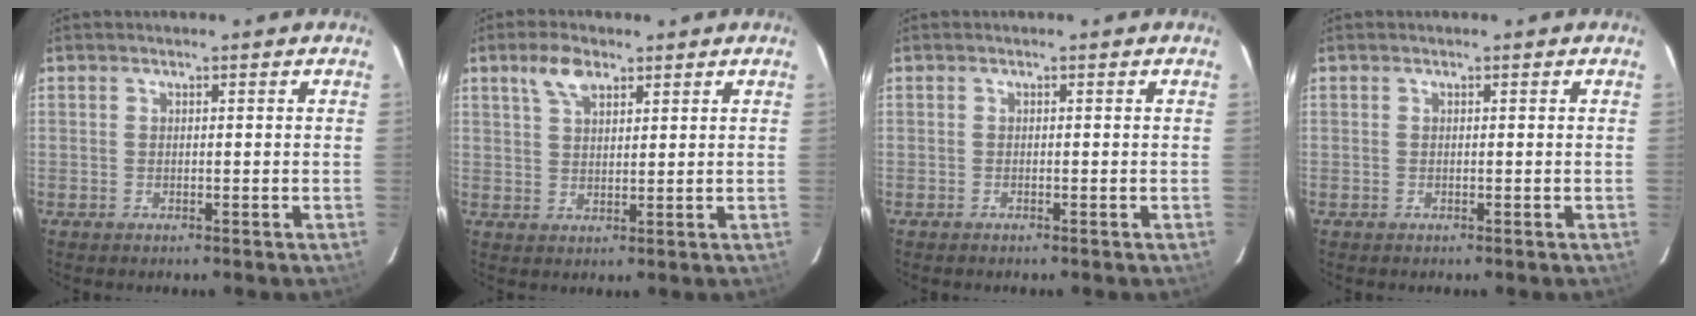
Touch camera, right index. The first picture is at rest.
{"total": 4.6, "force": [3.1, 2.0, 2.8], "torque": [-0.051, 0.010, 0.059]}
{"total": 0.0}
{"total": 0.0}